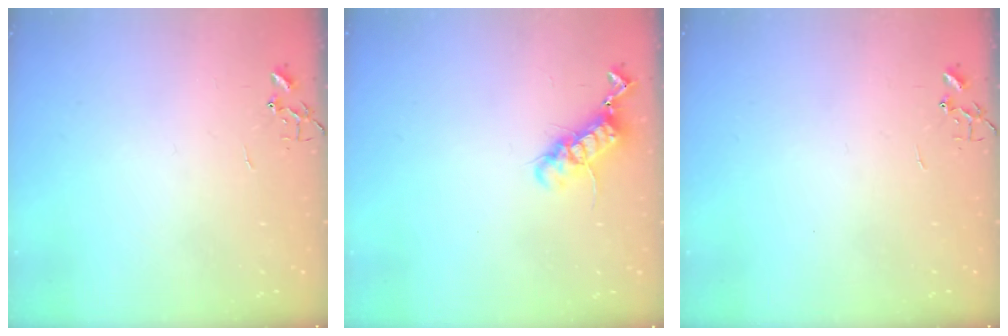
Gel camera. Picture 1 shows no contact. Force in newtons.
{"total": 11.8, "press": 11.8, "slide": 1.2}
{"total": 0.0}